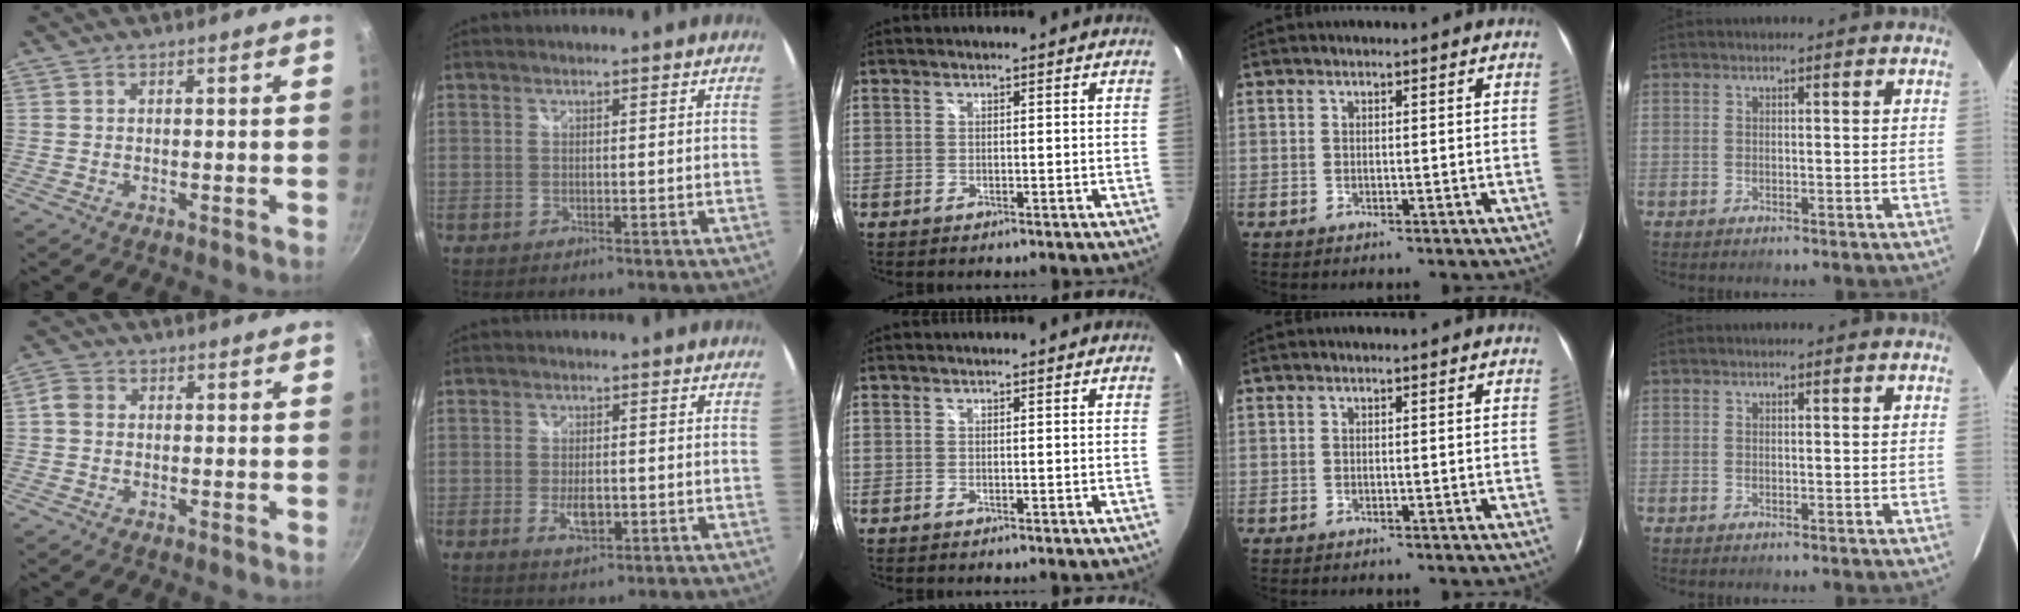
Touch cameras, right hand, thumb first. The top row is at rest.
{"thumb": {"total": 2.7, "force": [0.0, 2.4, 1.4], "torque": [-0.026, 0.008, -0.009]}, "index": {"total": 3.9, "force": [-1.1, 1.9, 3.2], "torque": [-0.062, -0.004, -0.017]}}